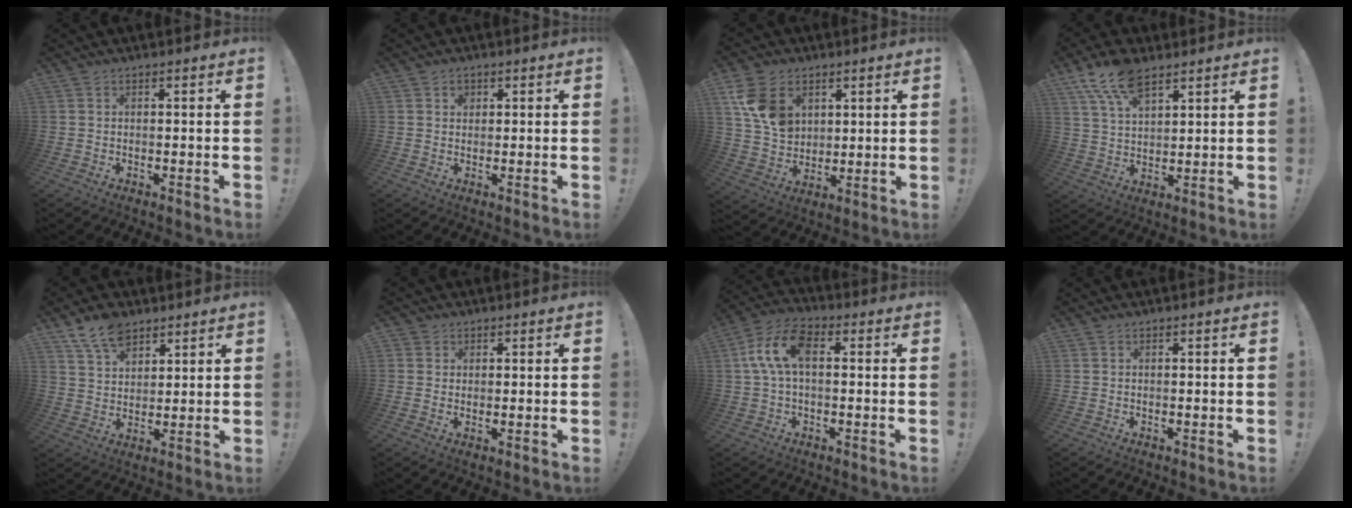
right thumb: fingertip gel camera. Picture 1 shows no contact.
{"total": 1.9, "force": [0.7, 1.6, 0.6], "torque": [0.002, -0.004, 0.010]}
{"total": 13.2, "force": [5.4, 9.7, 7.2], "torque": [-0.117, -0.022, 0.108]}
{"total": 11.3, "force": [7.4, 5.1, 6.8], "torque": [-0.122, -0.027, 0.138]}
{"total": 9.7, "force": [7.0, 5.4, 4.1], "torque": [-0.072, -0.033, 0.133]}
{"total": 2.1, "force": [1.2, 1.6, 0.4], "torque": [-0.005, -0.004, 0.023]}
{"total": 11.0, "force": [1.5, 6.0, 9.1], "torque": [-0.180, 0.006, 0.030]}
{"total": 0.0}